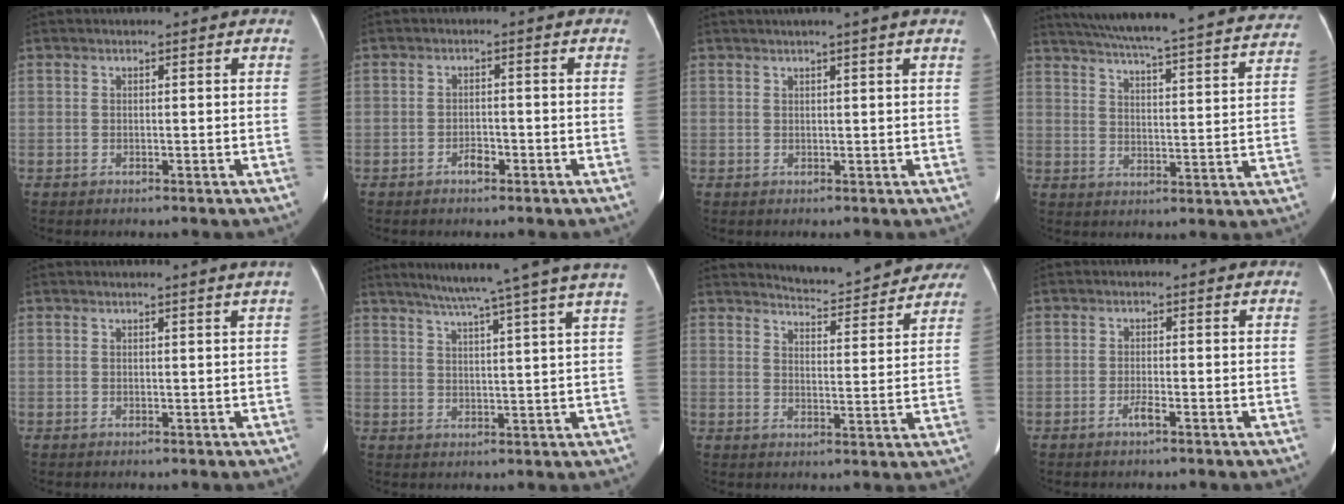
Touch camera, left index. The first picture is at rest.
{"total": 1.9, "force": [-1.4, 0.8, 1.0], "torque": [-0.019, 0.001, -0.022]}
{"total": 3.1, "force": [2.2, -0.9, 2.0], "torque": [-0.026, 0.010, 0.035]}
{"total": 32.3, "force": [29.2, 3.1, 13.6], "torque": [-0.222, -0.051, 0.359]}
{"total": 1.3, "force": [1.0, -0.5, 0.7], "torque": [-0.015, -0.005, 0.018]}
{"total": 15.6, "force": [12.6, -2.2, 8.8], "torque": [-0.138, -0.009, 0.157]}
{"total": 12.3, "force": [11.9, 1.8, 2.8], "torque": [-0.030, -0.012, 0.141]}
{"total": 1.5, "force": [-1.1, 0.0, 1.0], "torque": [-0.027, -0.004, -0.020]}